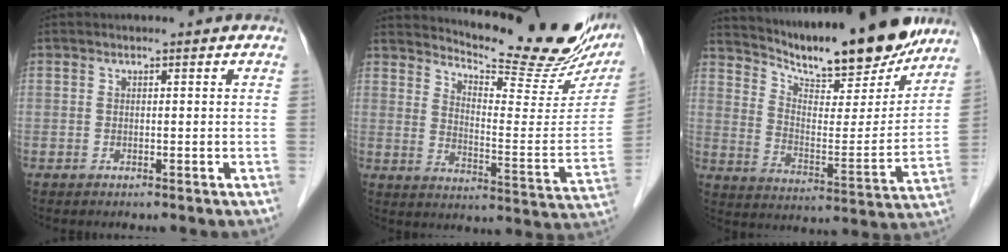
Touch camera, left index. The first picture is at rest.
{"total": 21.3, "force": [19.0, 3.4, 8.9], "torque": [-0.134, -0.070, 0.241]}
{"total": 21.6, "force": [19.1, 3.4, 9.5], "torque": [-0.154, -0.027, 0.277]}